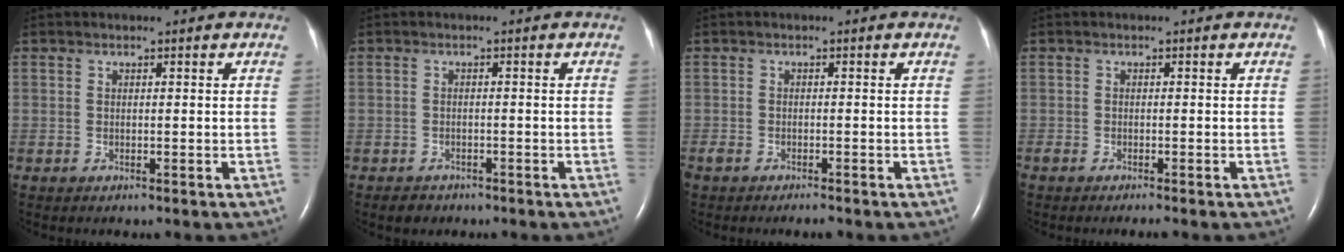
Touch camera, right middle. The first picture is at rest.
{"total": 1.7, "force": [-1.3, 1.2, 0.2], "torque": [-0.008, 0.003, -0.017]}
{"total": 2.7, "force": [-2.1, 0.9, 1.4], "torque": [-0.032, -0.006, -0.034]}
{"total": 1.3, "force": [-1.1, 0.1, 0.7], "torque": [-0.018, -0.005, -0.019]}